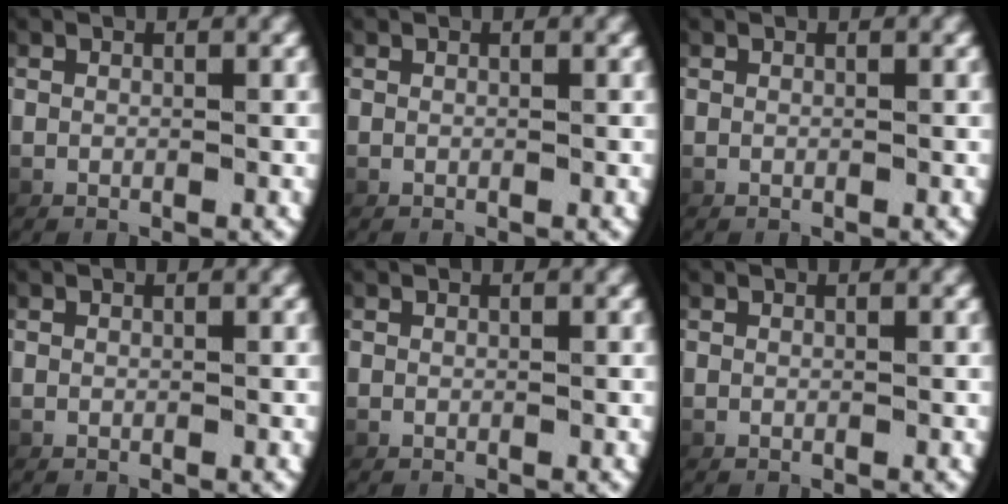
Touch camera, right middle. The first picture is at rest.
{"total": 0.0}
{"total": 0.0}
{"total": 0.0}
{"total": 0.0}
{"total": 0.0}